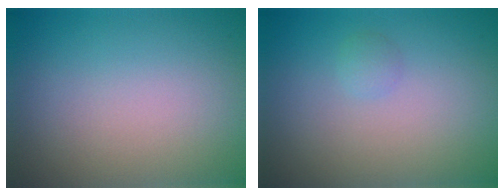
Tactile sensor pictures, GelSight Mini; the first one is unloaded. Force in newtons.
{"total": 0.8, "press": 0.8, "slide": 0.0}